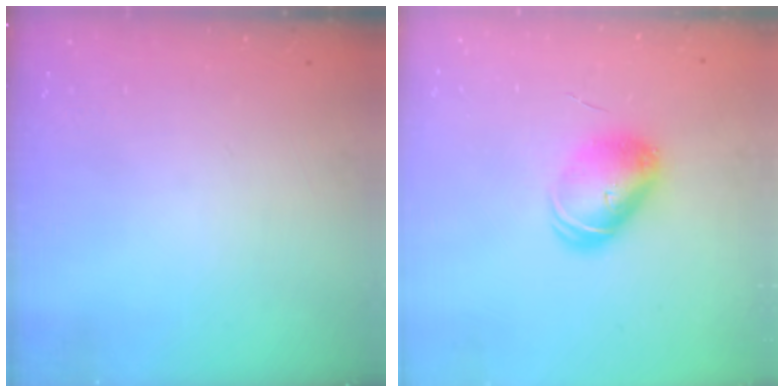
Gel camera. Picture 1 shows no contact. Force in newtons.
{"total": 7.9, "press": 7.9, "slide": 0.9}